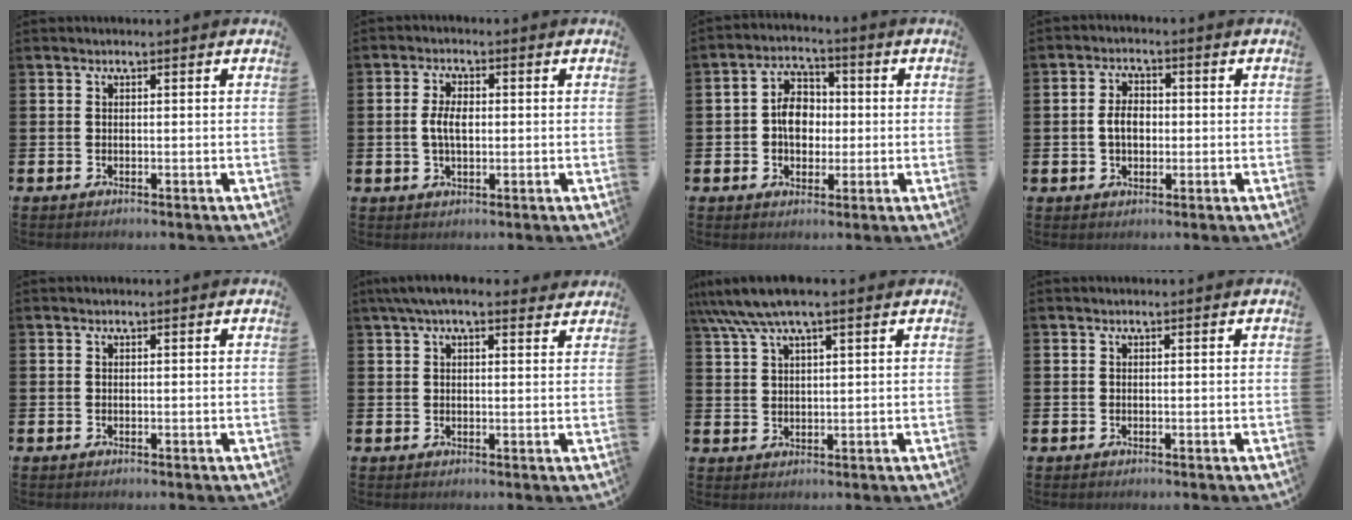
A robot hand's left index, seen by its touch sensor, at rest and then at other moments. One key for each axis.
{"total": 3.8, "fx": 0.1, "fy": 2.0, "fz": 3.2, "tx": -0.054, "ty": 0.005, "tz": -0.001}
{"total": 5.9, "fx": 0.2, "fy": 4.4, "fz": 3.9, "tx": -0.068, "ty": 0.011, "tz": -0.004}
{"total": 3.8, "fx": -0.1, "fy": 2.6, "fz": 2.8, "tx": -0.032, "ty": 0.001, "tz": -0.010}
{"total": 0.0}
{"total": 4.5, "fx": 3.6, "fy": 1.3, "fz": 2.3, "tx": -0.048, "ty": -0.005, "tz": 0.065}
{"total": 6.0, "fx": 4.6, "fy": 1.1, "fz": 3.7, "tx": -0.082, "ty": -0.004, "tz": 0.083}
{"total": 0.0}